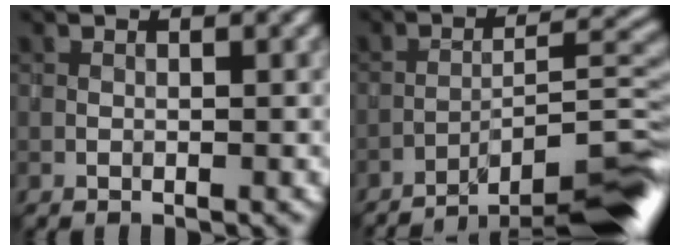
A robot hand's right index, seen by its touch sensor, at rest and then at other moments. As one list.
[{"total": 10.7, "force": [-8.6, 1.7, 6.0], "torque": [-0.076, 0.012, -0.117]}]